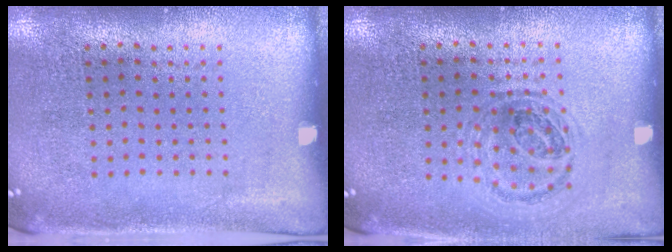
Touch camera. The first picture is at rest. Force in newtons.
{"total": 1.0, "press": 1.0, "slide": 0.2}